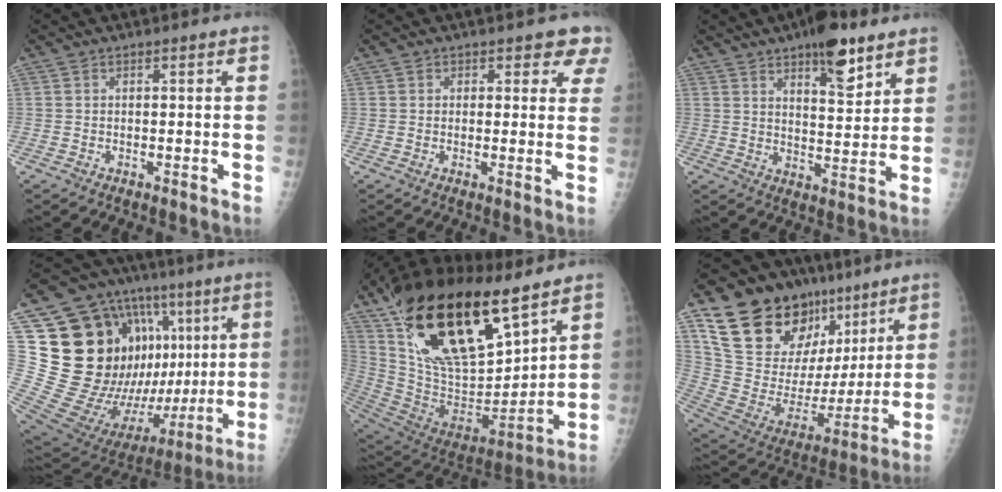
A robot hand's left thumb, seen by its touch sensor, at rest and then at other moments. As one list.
[{"total": 5.3, "force": [3.8, 3.1, 2.1], "torque": [0.024, -0.017, 0.028]}, {"total": 10.7, "force": [6.8, 3.8, 7.3], "torque": [-0.088, -0.041, 0.103]}, {"total": 34.5, "force": [6.5, 17.4, 29.1], "torque": [-0.431, 0.017, 0.127]}, {"total": 31.1, "force": [17.9, 13.5, 21.5], "torque": [-0.372, -0.047, 0.316]}, {"total": 27.9, "force": [15.0, 16.6, 16.6], "torque": [-0.232, -0.014, 0.271]}]